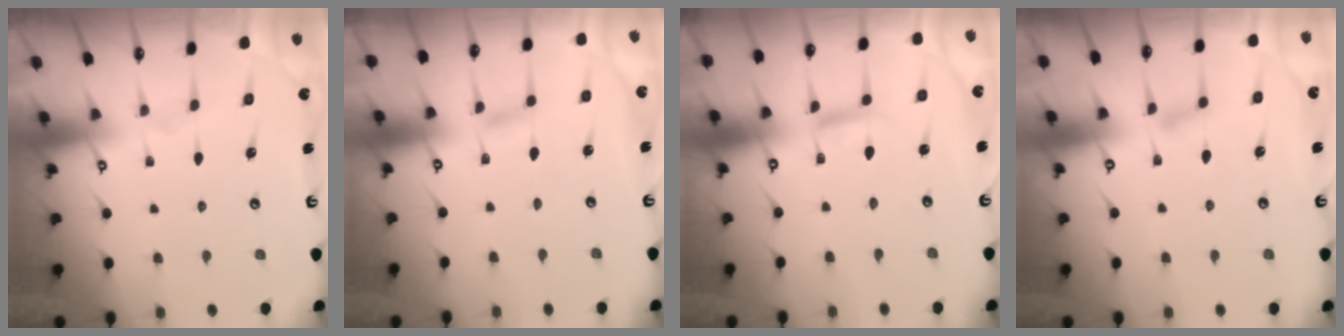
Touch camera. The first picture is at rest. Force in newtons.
{"total": 2.7, "press": 2.7, "slide": 0.2}
{"total": 3.8, "press": 3.8, "slide": 0.1}
{"total": 4.5, "press": 4.5, "slide": 0.5}